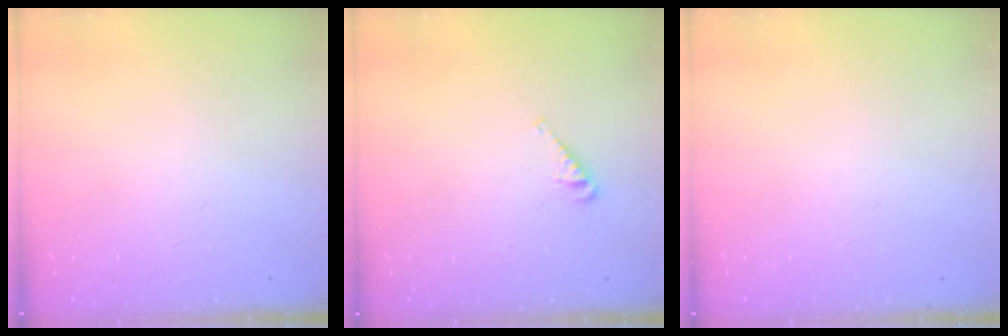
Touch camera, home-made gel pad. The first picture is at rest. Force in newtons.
{"total": 5.0, "press": 5.0, "slide": 0.0}
{"total": 0.0}